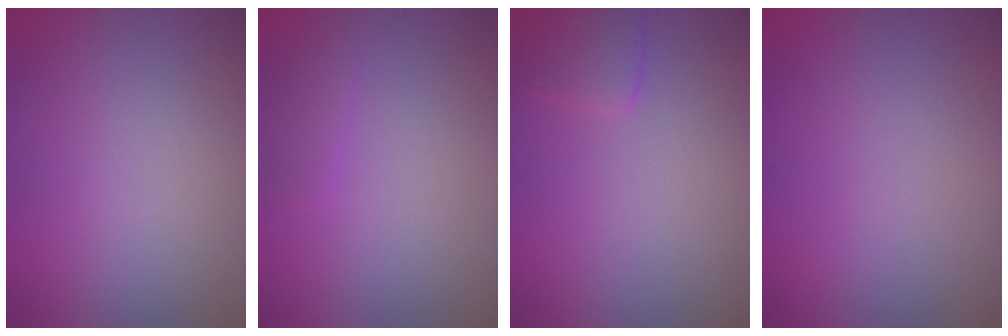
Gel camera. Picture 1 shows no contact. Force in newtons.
{"total": 1.2, "press": 1.2, "slide": 0.2}
{"total": 1.7, "press": 1.7, "slide": 0.1}
{"total": 0.0}